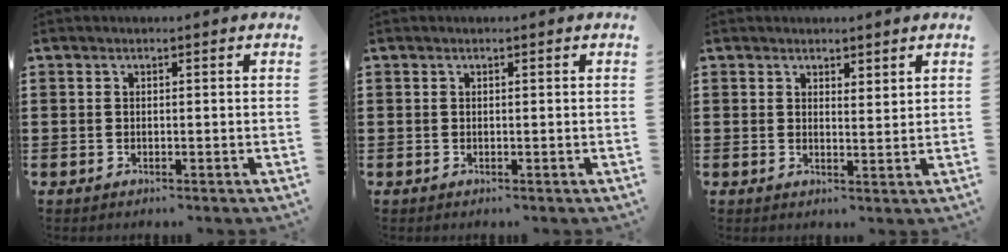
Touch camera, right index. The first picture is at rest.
{"total": 0.0}
{"total": 1.8, "force": [1.7, 0.5, 0.0], "torque": [-0.005, 0.005, 0.034]}